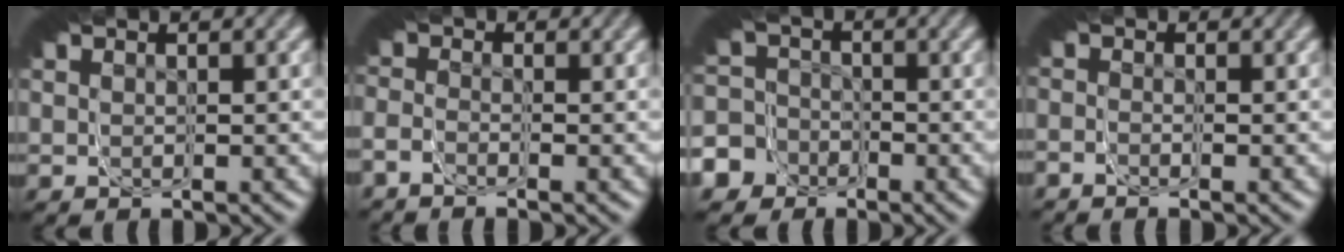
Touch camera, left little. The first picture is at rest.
{"total": 1.8, "force": [-0.6, 1.1, 1.3], "torque": [0.016, 0.007, -0.016]}
{"total": 14.5, "force": [-2.0, 12.5, 7.1], "torque": [-0.111, -0.036, -0.038]}
{"total": 0.7, "force": [-0.5, -0.4, 0.3], "torque": [0.021, -0.001, -0.007]}